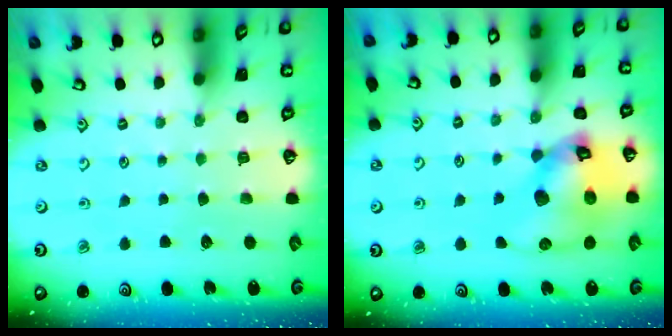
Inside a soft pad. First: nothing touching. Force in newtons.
{"total": 17.4, "press": 17.2, "slide": 2.5}